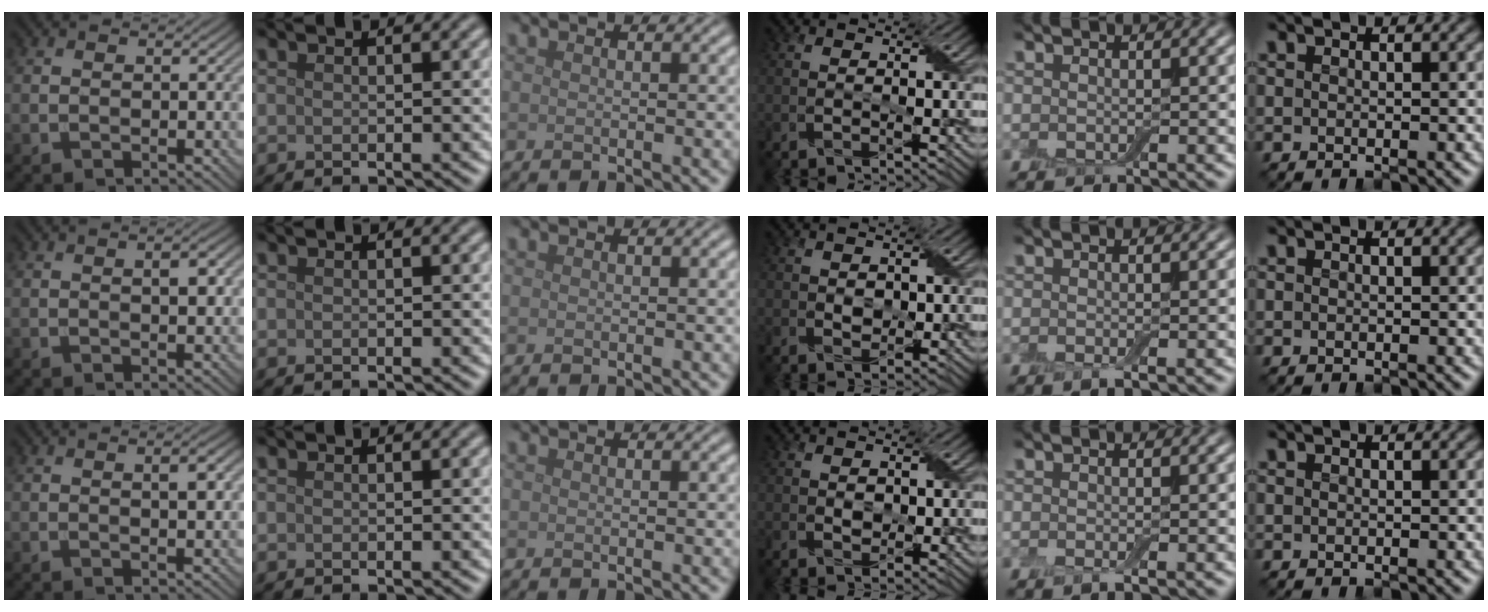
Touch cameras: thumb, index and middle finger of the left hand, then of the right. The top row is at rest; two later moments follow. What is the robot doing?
{"motion": "peel", "object": "small bumper sticker"}